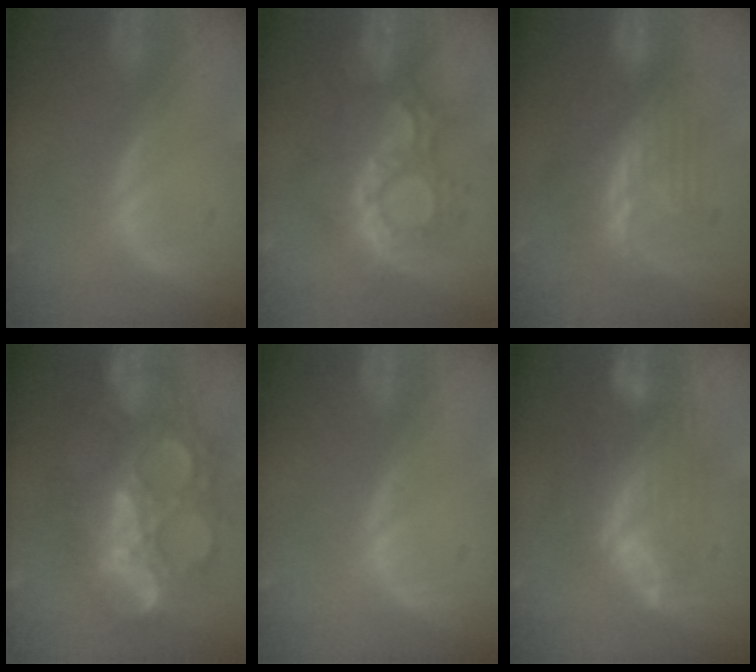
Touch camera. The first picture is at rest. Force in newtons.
{"total": 8.8, "press": 8.8, "slide": 0.9}
{"total": 8.2, "press": 7.2, "slide": 4.0}
{"total": 13.5, "press": 13.4, "slide": 1.6}
{"total": 0.0}
{"total": 7.8, "press": 7.4, "slide": 2.7}